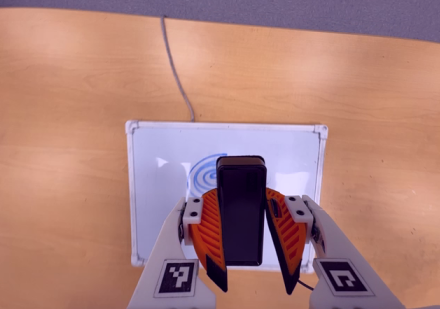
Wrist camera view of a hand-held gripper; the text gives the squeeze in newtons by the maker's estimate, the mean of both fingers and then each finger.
{"total": 7.8, "left": 6.8, "right": 8.8}